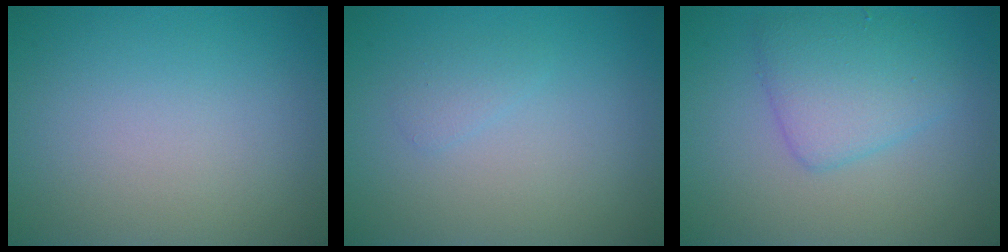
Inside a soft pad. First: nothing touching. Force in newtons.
{"total": 0.9, "press": 0.9, "slide": 0.0}
{"total": 3.8, "press": 3.8, "slide": 0.2}